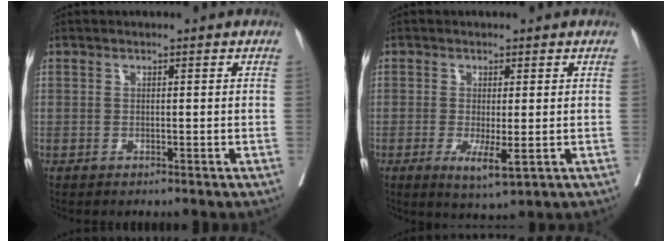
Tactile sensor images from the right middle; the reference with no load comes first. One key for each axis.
{"total": 4.5, "fx": -1.3, "fy": 0.9, "fz": 4.2, "tx": -0.068, "ty": -0.012, "tz": -0.015}